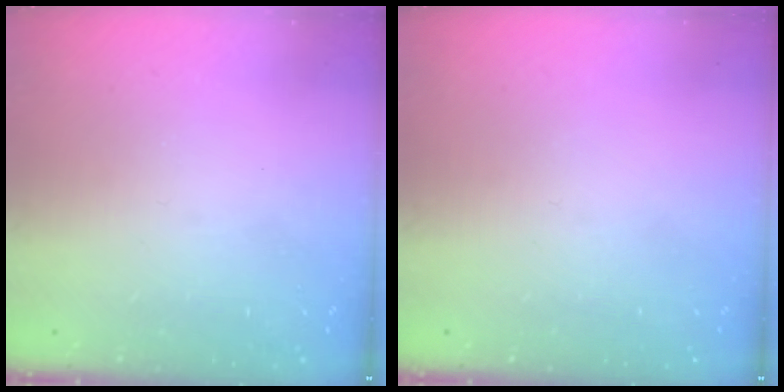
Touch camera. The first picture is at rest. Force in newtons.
{"total": 0.0}